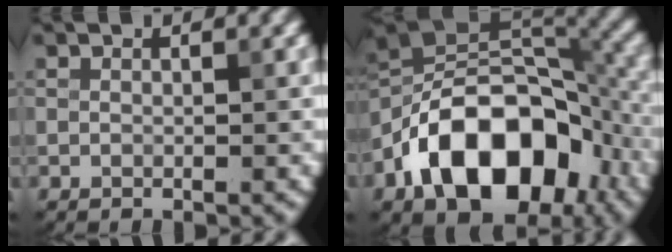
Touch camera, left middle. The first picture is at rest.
{"total": 14.4, "force": [-6.5, 8.6, 9.5], "torque": [-0.154, 0.009, -0.128]}